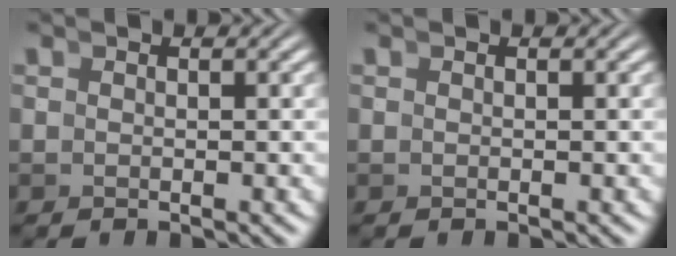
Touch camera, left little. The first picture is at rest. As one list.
[{"total": 0.0}]